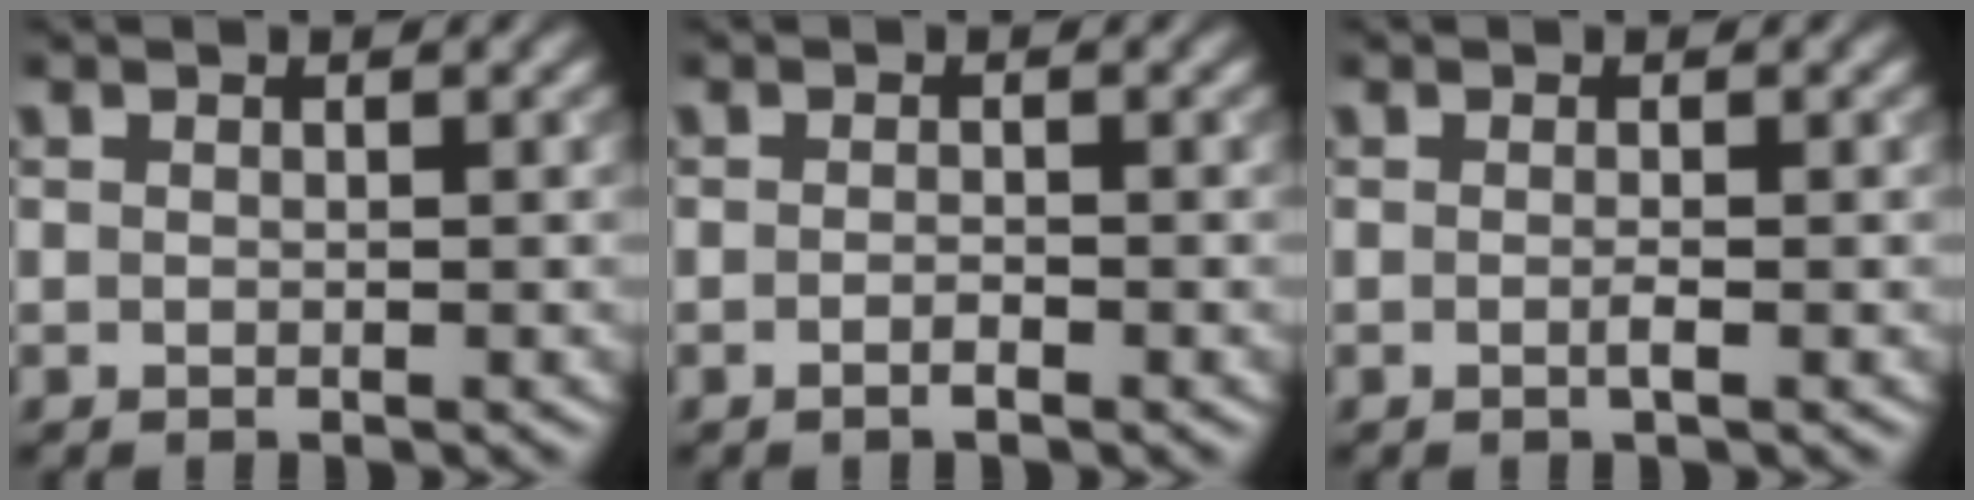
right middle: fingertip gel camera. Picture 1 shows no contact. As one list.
[{"total": 0.9, "force": [-0.5, 0.2, 0.7], "torque": [-0.013, 0.000, -0.009]}, {"total": 0.8, "force": [-0.2, 0.1, 0.8], "torque": [-0.016, -0.001, -0.006]}]